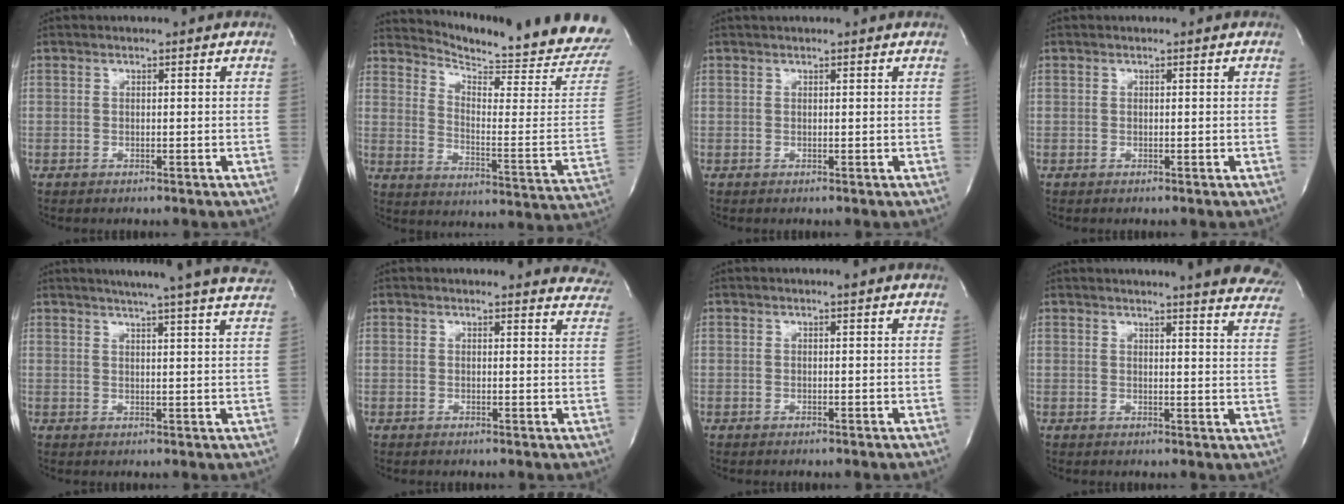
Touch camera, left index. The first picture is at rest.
{"total": 20.8, "force": [20.1, 0.3, 5.5], "torque": [-0.095, -0.124, 0.249]}
{"total": 3.1, "force": [2.9, 0.0, 1.1], "torque": [-0.014, 0.026, 0.037]}
{"total": 0.0}
{"total": 19.1, "force": [17.0, -0.1, 8.7], "torque": [-0.131, -0.020, 0.202]}
{"total": 14.1, "force": [13.6, 3.1, 2.1], "torque": [0.004, -0.045, 0.120]}
{"total": 0.7, "force": [0.5, -0.1, 0.4], "torque": [-0.012, 0.000, 0.010]}
{"total": 21.4, "force": [19.7, 2.2, 8.0], "torque": [-0.104, -0.073, 0.206]}